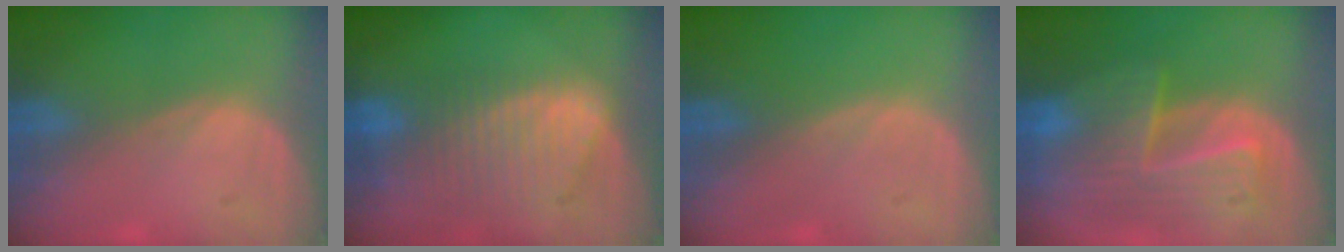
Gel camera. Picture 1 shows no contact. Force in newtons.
{"total": 9.3, "press": 8.1, "slide": 4.6}
{"total": 0.0}
{"total": 10.0, "press": 8.7, "slide": 5.1}